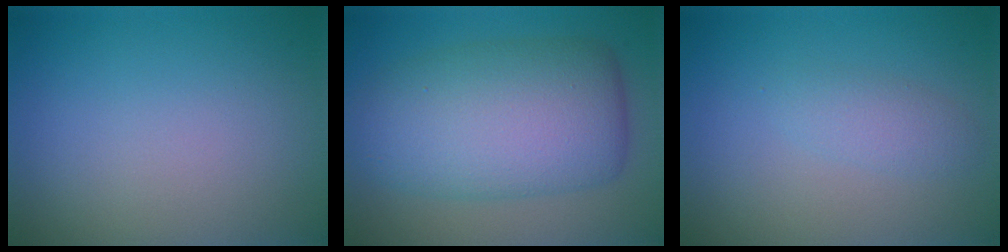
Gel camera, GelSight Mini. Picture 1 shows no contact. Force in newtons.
{"total": 10.0, "press": 10.0, "slide": 0.1}
{"total": 1.7, "press": 1.7, "slide": 0.0}